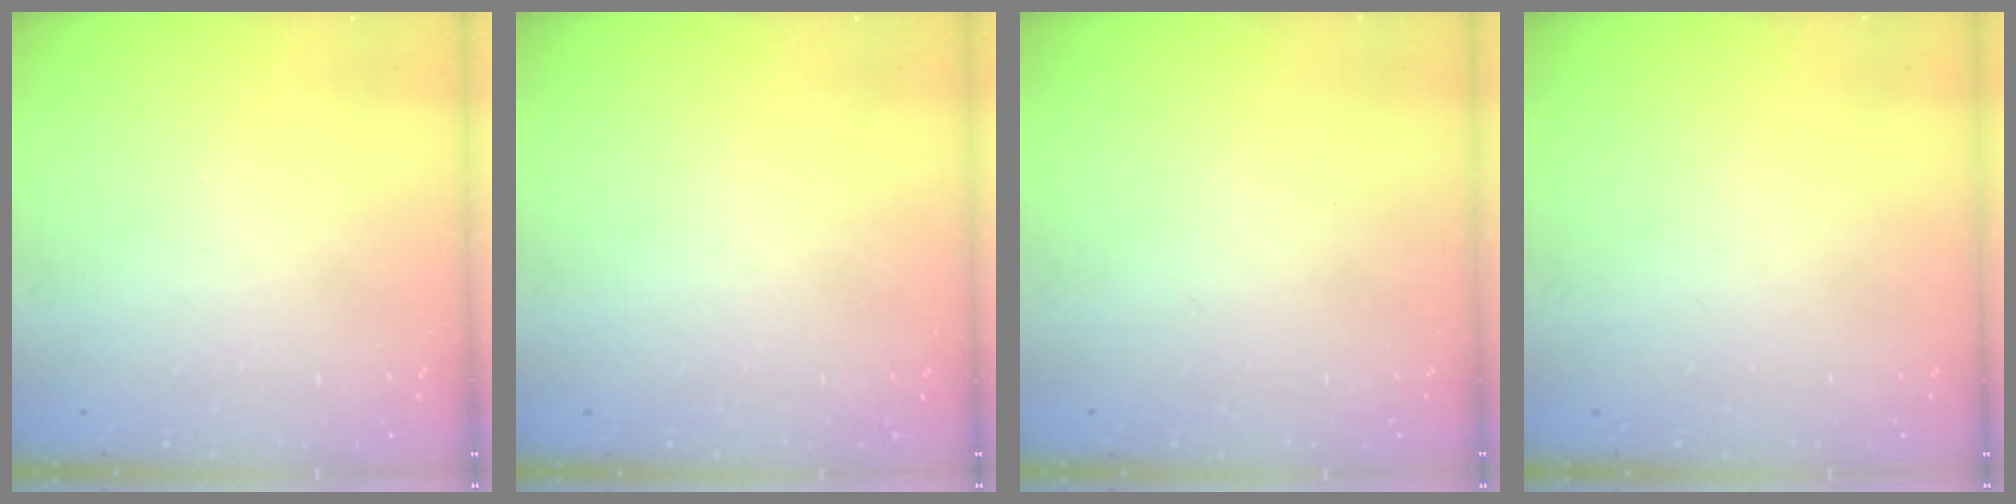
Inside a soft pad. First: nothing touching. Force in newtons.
{"total": 0.0}
{"total": 1.7, "press": 1.6, "slide": 0.1}
{"total": 0.0}